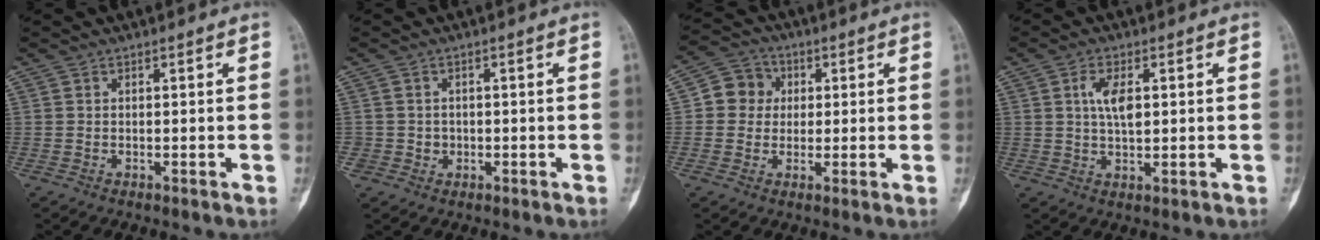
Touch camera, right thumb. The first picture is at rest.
{"total": 2.0, "force": [-0.4, 2.0, 0.2], "torque": [0.011, 0.009, -0.006]}
{"total": 6.7, "force": [0.8, 6.2, 2.3], "torque": [-0.009, 0.009, 0.003]}
{"total": 5.6, "force": [1.1, 2.6, 4.8], "torque": [-0.091, -0.004, 0.020]}